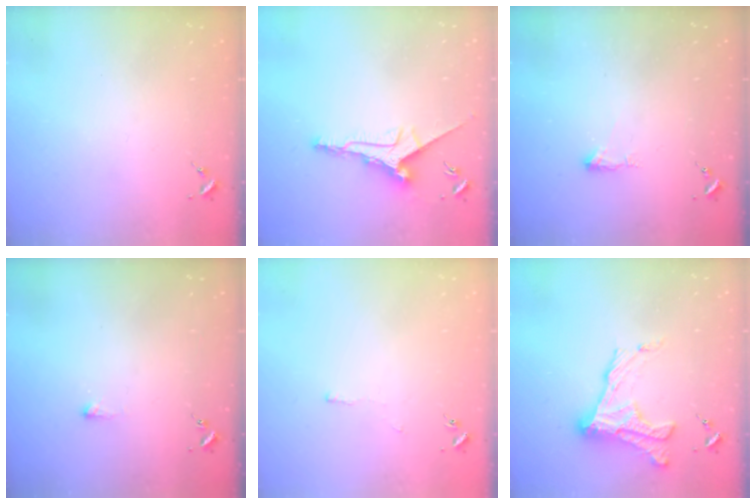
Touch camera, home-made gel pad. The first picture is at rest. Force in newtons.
{"total": 9.4, "press": 9.4, "slide": 0.3}
{"total": 3.7, "press": 3.7, "slide": 0.7}
{"total": 2.7, "press": 2.7, "slide": 0.5}
{"total": 2.3, "press": 2.3, "slide": 0.4}
{"total": 16.3, "press": 16.3, "slide": 1.0}